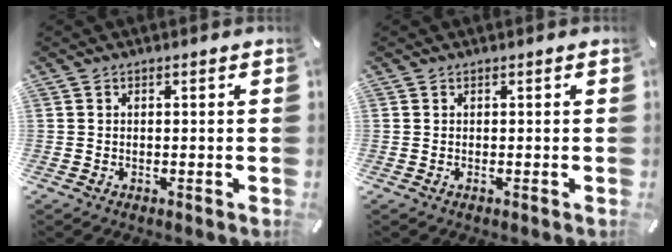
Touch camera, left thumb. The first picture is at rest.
{"total": 0.0}